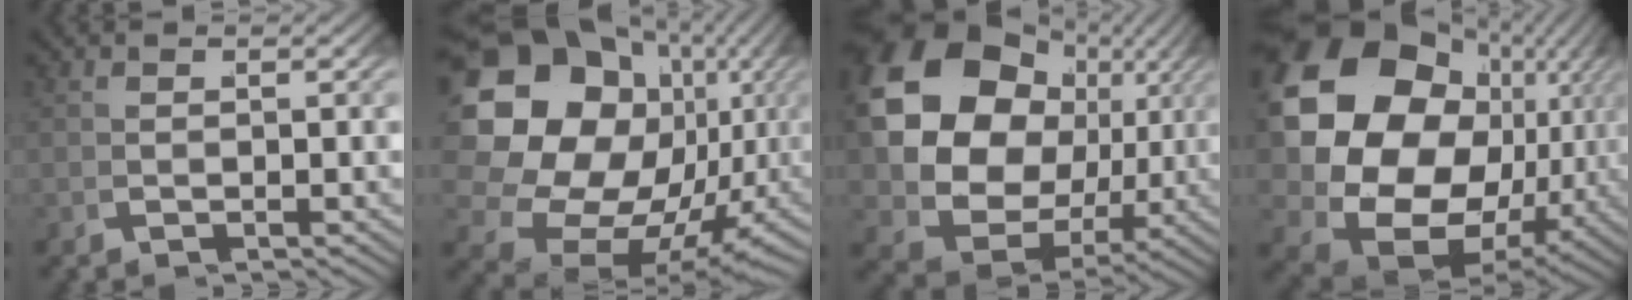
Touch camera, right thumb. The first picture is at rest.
{"total": 23.7, "force": [-0.3, 17.7, 15.8], "torque": [-0.317, -0.039, 0.007]}
{"total": 20.4, "force": [1.3, 15.0, 13.8], "torque": [-0.297, -0.037, 0.038]}
{"total": 26.0, "force": [-0.6, 18.4, 18.4], "torque": [-0.386, -0.070, 0.025]}